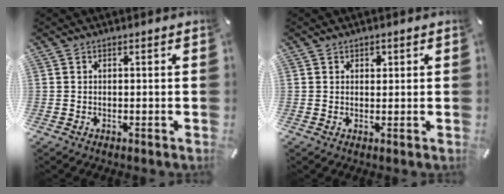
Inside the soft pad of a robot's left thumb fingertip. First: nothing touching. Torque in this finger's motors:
{"motor_torque": [0.21, 0.10, 0.05, -0.18, 0.02]}